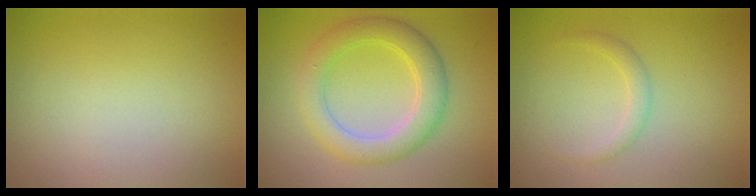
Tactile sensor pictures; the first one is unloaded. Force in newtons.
{"total": 4.6, "press": 4.6, "slide": 0.1}
{"total": 1.2, "press": 1.2, "slide": 0.0}